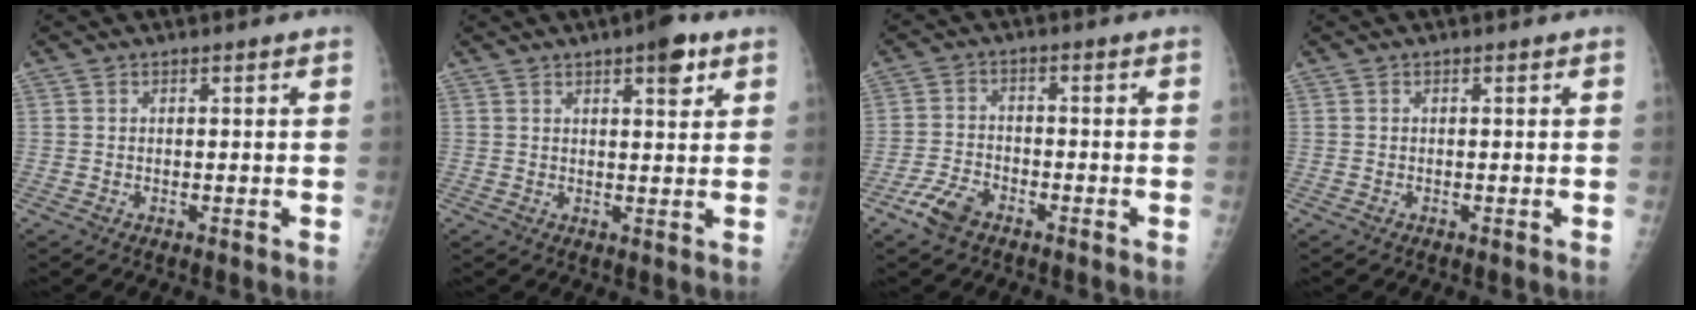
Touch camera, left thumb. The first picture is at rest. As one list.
[{"total": 5.4, "force": [3.0, 1.7, 4.1], "torque": [-0.045, -0.011, 0.037]}, {"total": 5.4, "force": [-3.7, 2.7, 2.9], "torque": [-0.062, 0.015, -0.070]}, {"total": 0.0}]